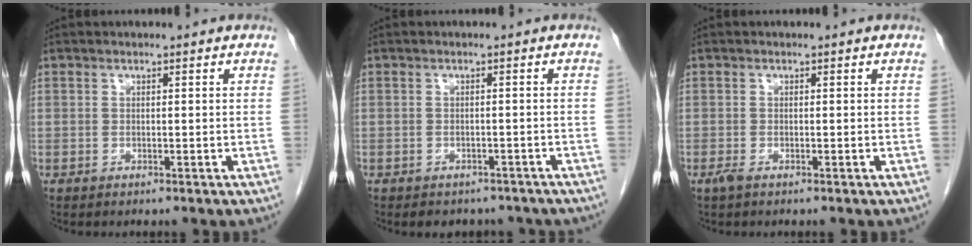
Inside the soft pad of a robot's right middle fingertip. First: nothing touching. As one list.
[{"total": 6.7, "force": [-5.7, 3.2, 1.6], "torque": [-0.014, 0.005, -0.059]}, {"total": 0.8, "force": [-0.6, 0.1, 0.6], "torque": [-0.017, -0.003, -0.011]}]